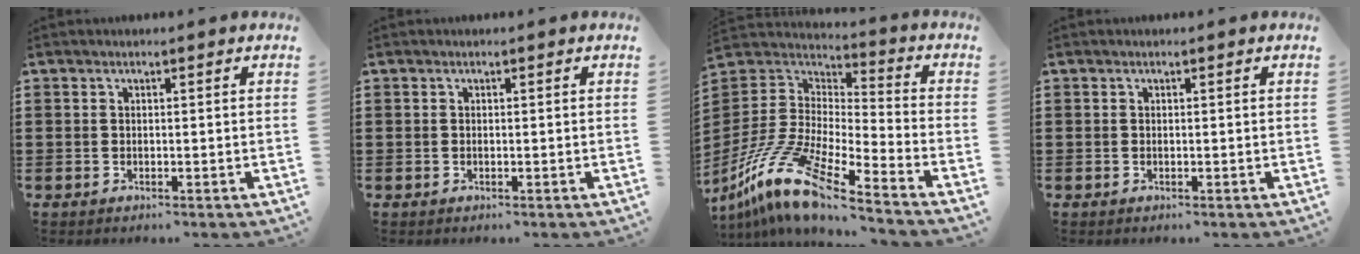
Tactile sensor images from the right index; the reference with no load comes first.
{"total": 0.0}
{"total": 13.5, "force": [-10.2, 2.4, 8.4], "torque": [-0.197, 0.011, -0.208]}
{"total": 0.0}